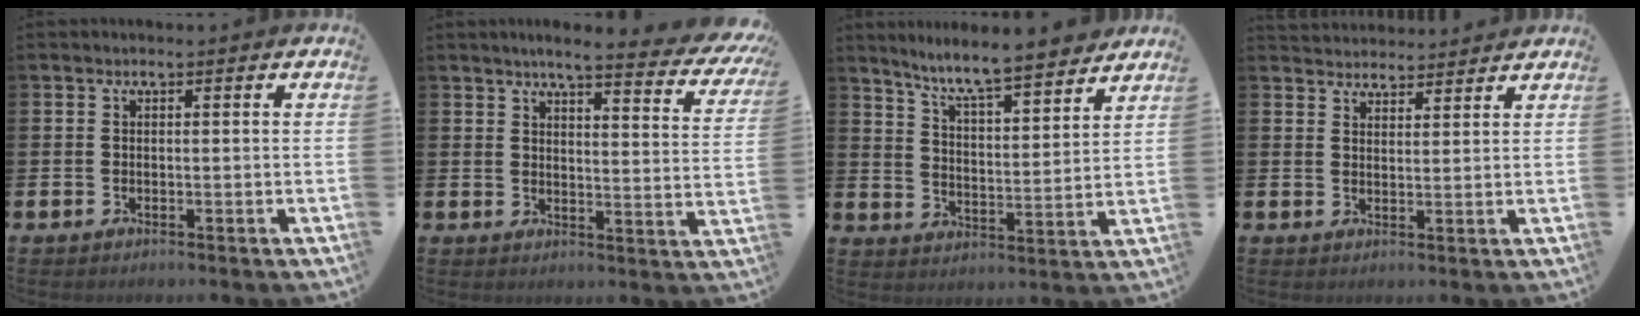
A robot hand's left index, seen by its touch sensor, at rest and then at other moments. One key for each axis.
{"total": 4.9, "fx": 4.3, "fy": 0.3, "fz": 2.4, "tx": -0.043, "ty": -0.036, "tz": 0.063}
{"total": 8.1, "fx": 7.7, "fy": 0.5, "fz": 2.7, "tx": -0.077, "ty": -0.053, "tz": 0.133}
{"total": 3.4, "fx": 3.3, "fy": 0.7, "fz": -0.4, "tx": -0.001, "ty": -0.015, "tz": 0.062}